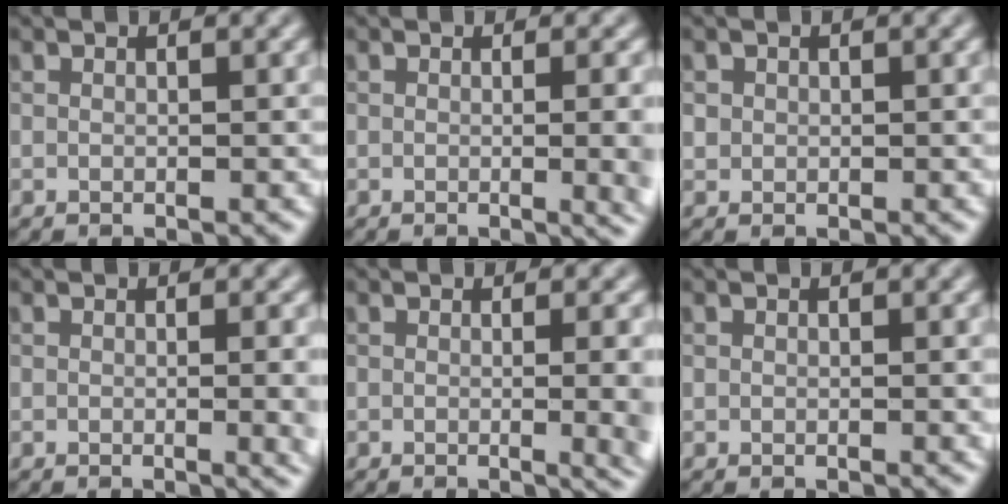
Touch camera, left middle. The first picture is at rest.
{"total": 5.3, "force": [-0.2, 2.3, 4.7], "torque": [-0.030, -0.005, 0.000]}
{"total": 0.7, "force": [0.1, 0.7, 0.1], "torque": [0.005, -0.004, 0.004]}
{"total": 3.4, "force": [-0.1, 1.3, 3.2], "torque": [-0.028, -0.004, -0.001]}
{"total": 6.1, "force": [-0.2, 2.8, 5.4], "torque": [-0.029, -0.005, 0.000]}
{"total": 0.5, "force": [0.2, 0.4, 0.4], "torque": [-0.003, -0.003, 0.003]}